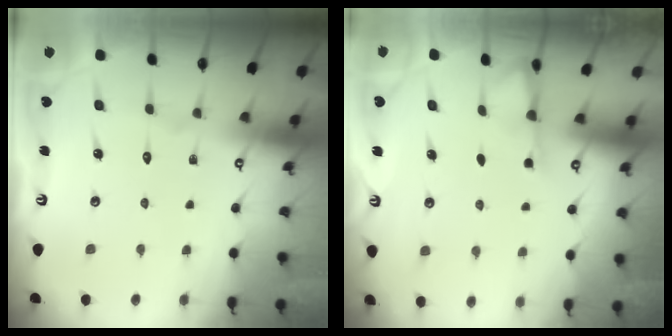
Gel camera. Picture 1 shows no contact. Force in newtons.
{"total": 1.9, "press": 1.9, "slide": 0.4}